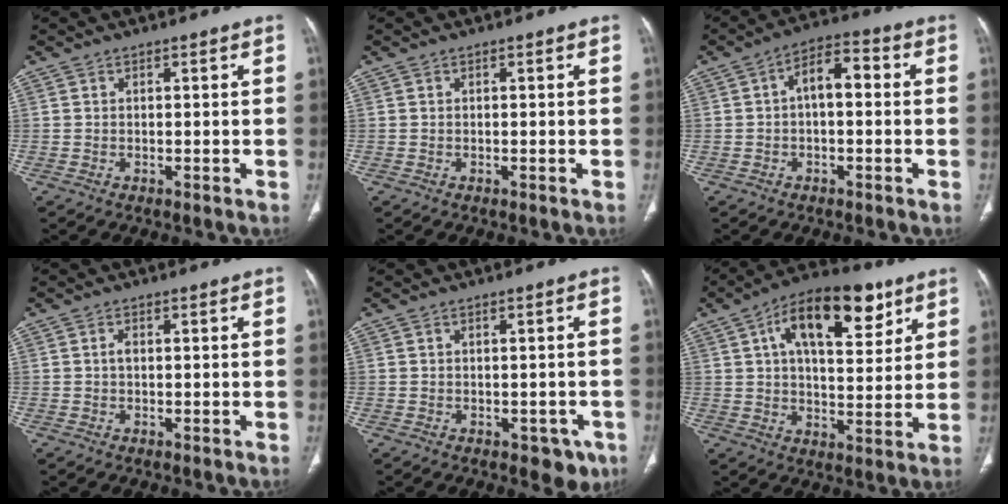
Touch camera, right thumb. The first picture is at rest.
{"total": 0.0}
{"total": 7.1, "force": [0.3, 3.8, 6.0], "torque": [-0.084, 0.030, -0.006]}
{"total": 1.0, "force": [-0.1, 0.6, 0.8], "torque": [-0.014, 0.002, -0.004]}
{"total": 4.5, "force": [-2.3, 2.8, 2.7], "torque": [-0.008, 0.009, -0.026]}
{"total": 18.3, "force": [8.3, 8.7, 13.8], "torque": [-0.180, -0.006, 0.129]}